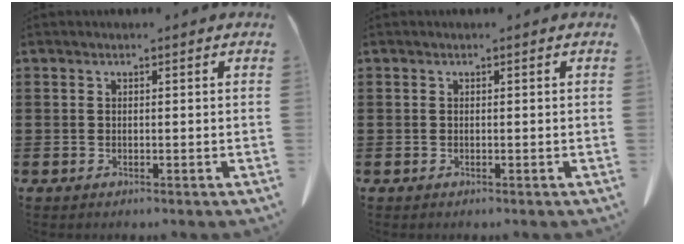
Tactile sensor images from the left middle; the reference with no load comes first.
{"total": 0.0}